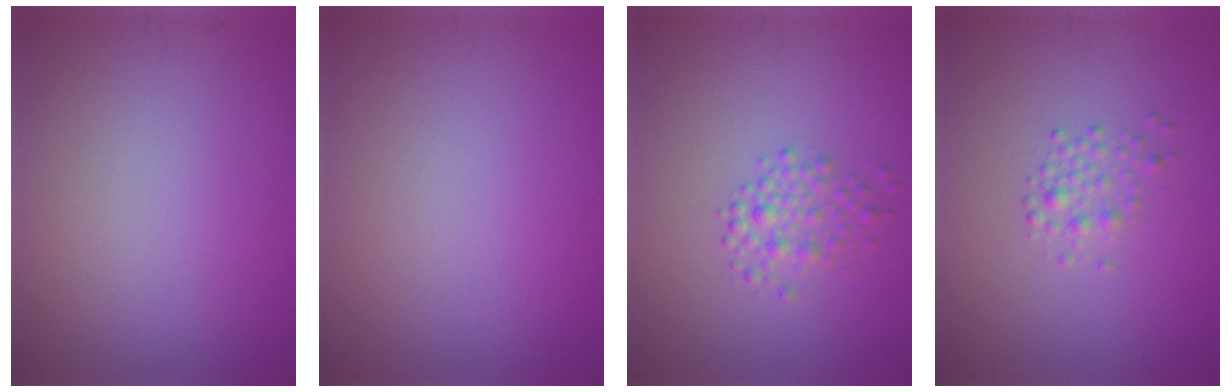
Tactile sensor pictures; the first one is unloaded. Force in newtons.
{"total": 0.0}
{"total": 2.2, "press": 2.2, "slide": 0.1}
{"total": 2.2, "press": 2.2, "slide": 0.1}